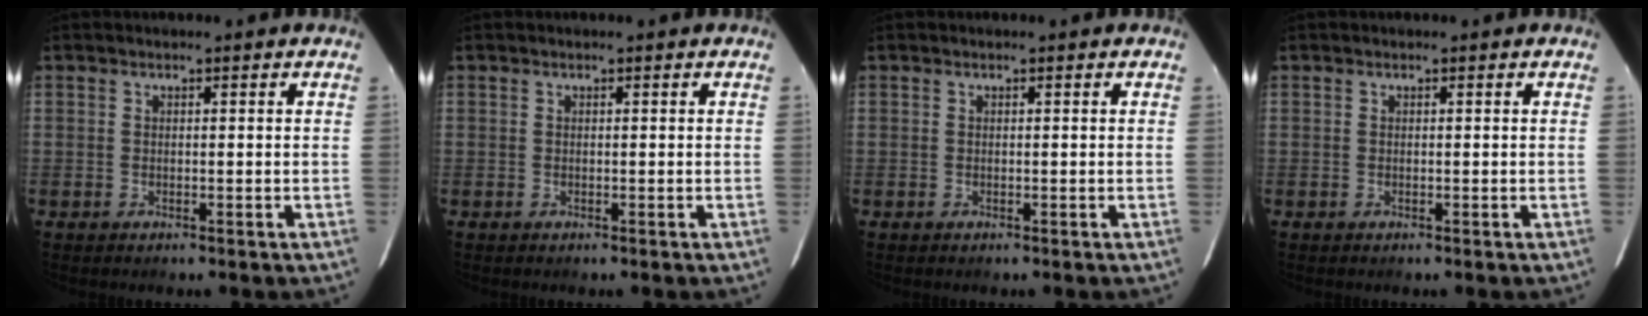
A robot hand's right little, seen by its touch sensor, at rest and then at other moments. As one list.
[{"total": 0.0}, {"total": 0.0}, {"total": 0.0}]